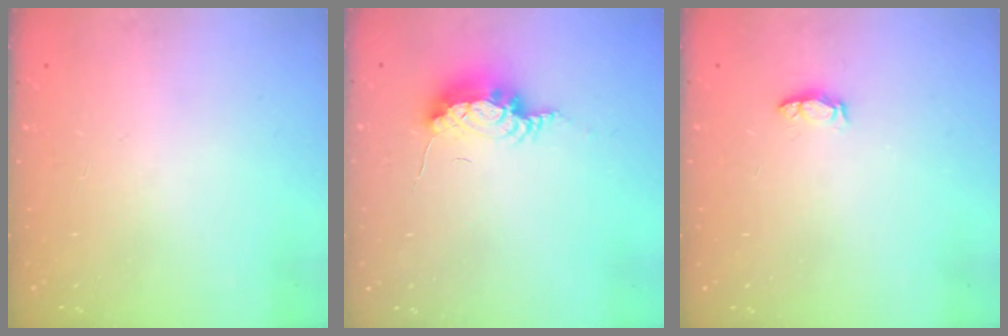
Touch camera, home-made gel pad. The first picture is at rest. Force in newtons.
{"total": 8.6, "press": 8.1, "slide": 2.9}
{"total": 4.7, "press": 4.4, "slide": 1.6}